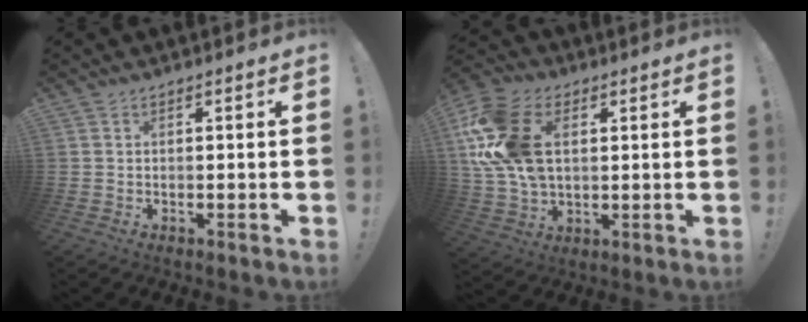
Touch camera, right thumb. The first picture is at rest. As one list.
[{"total": 19.6, "force": [4.7, 13.3, 13.5], "torque": [-0.270, -0.007, 0.087]}]